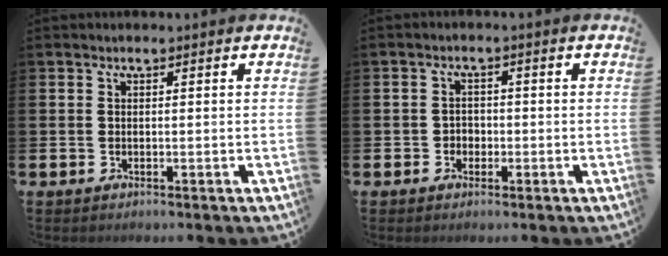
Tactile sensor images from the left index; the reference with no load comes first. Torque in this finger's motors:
{"motor_torque": [-0.22, 0.10, -0.05, 0.00]}